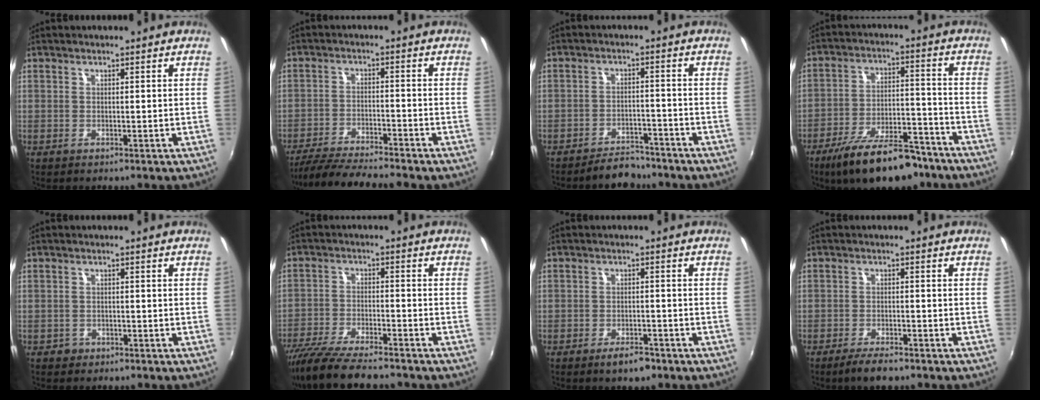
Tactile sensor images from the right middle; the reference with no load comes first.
{"total": 12.0, "force": [-10.8, 0.7, 5.2], "torque": [-0.119, -0.012, -0.181]}
{"total": 5.8, "force": [-5.2, 2.1, 1.3], "torque": [-0.041, 0.007, -0.074]}
{"total": 17.3, "force": [-12.9, 5.8, 9.9], "torque": [-0.181, -0.011, -0.194]}
{"total": 1.7, "force": [-1.0, 1.3, 0.3], "torque": [-0.010, 0.001, -0.013]}
{"total": 14.4, "force": [-12.4, 2.2, 7.0], "torque": [-0.152, -0.036, -0.214]}
{"total": 3.8, "force": [-2.8, 1.6, 2.0], "torque": [-0.043, 0.002, -0.041]}
{"total": 4.4, "force": [-3.5, 1.0, 2.5], "torque": [-0.062, -0.008, -0.065]}